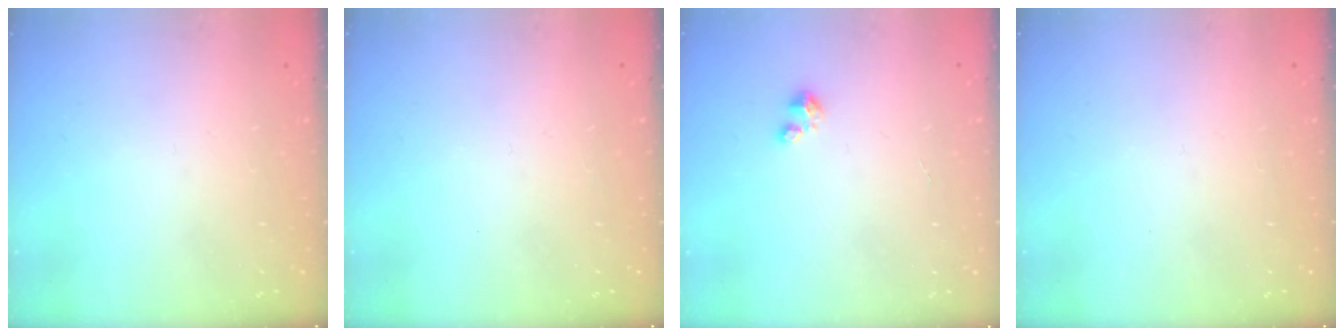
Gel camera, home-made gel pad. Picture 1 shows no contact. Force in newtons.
{"total": 0.0}
{"total": 1.5, "press": 1.5, "slide": 0.1}
{"total": 0.0}